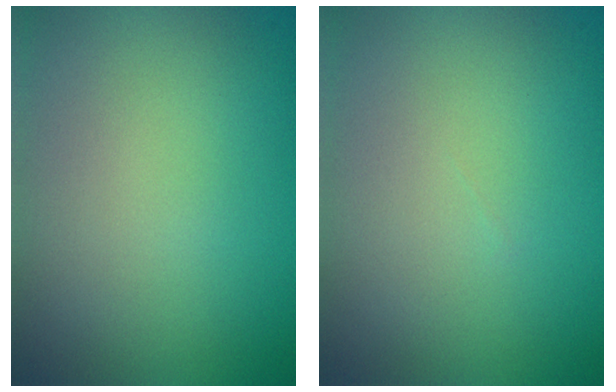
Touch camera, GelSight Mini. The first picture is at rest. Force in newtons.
{"total": 0.0}